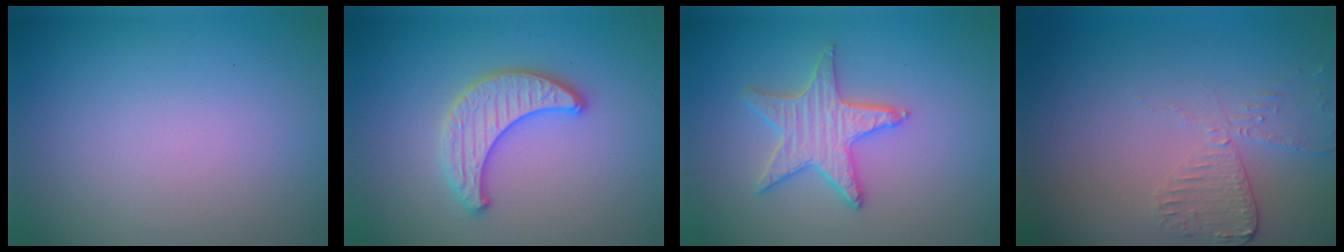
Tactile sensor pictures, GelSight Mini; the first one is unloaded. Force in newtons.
{"total": 3.3, "press": 3.2, "slide": 0.4}
{"total": 3.5, "press": 3.4, "slide": 0.8}
{"total": 2.7, "press": 2.4, "slide": 1.2}